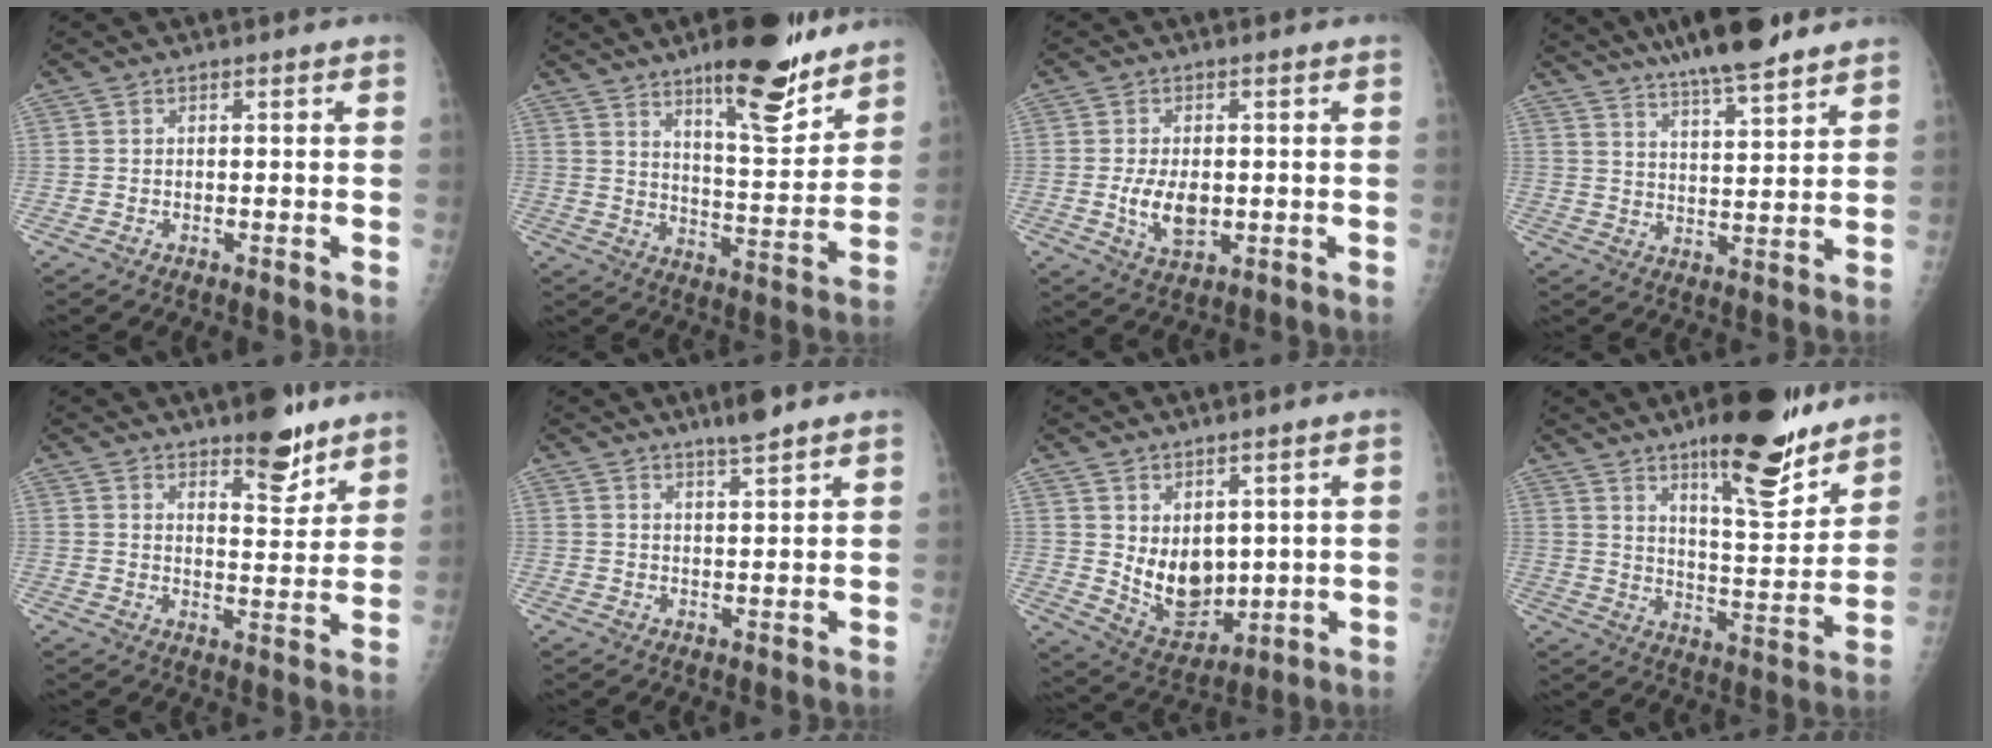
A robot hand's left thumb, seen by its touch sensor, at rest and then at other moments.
{"total": 16.5, "force": [11.6, 4.7, 10.8], "torque": [-0.119, -0.082, 0.181]}
{"total": 6.5, "force": [-0.6, 3.7, 5.3], "torque": [-0.089, -0.010, -0.003]}
{"total": 14.3, "force": [11.7, 2.2, 7.9], "torque": [-0.110, -0.046, 0.186]}
{"total": 9.1, "force": [6.6, 3.2, 5.3], "torque": [-0.050, -0.047, 0.100]}
{"total": 4.1, "force": [3.3, 0.2, 2.5], "torque": [-0.039, -0.019, 0.057]}
{"total": 9.6, "force": [1.7, 6.4, 7.0], "torque": [-0.079, -0.030, 0.056]}
{"total": 17.9, "force": [12.6, 5.0, 11.6], "torque": [-0.126, -0.086, 0.196]}